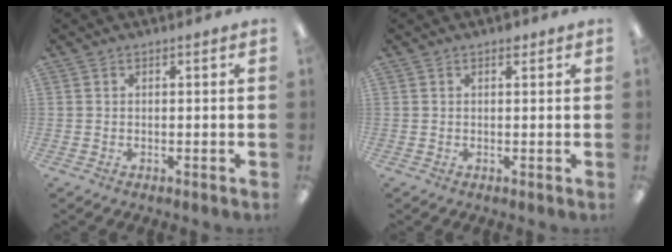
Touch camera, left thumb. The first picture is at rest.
{"total": 1.3, "force": [0.9, 0.8, 0.7], "torque": [0.001, -0.003, 0.012]}